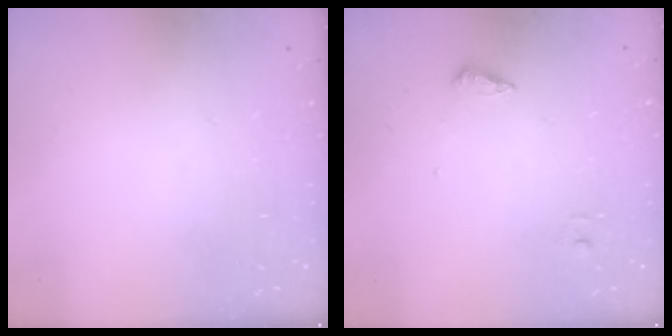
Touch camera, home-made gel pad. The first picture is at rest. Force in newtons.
{"total": 5.9, "press": 5.8, "slide": 1.4}